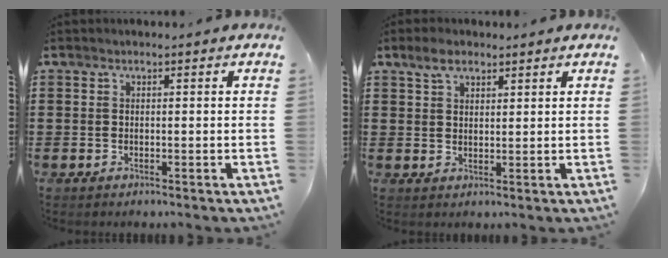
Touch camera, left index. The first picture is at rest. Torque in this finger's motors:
{"motor_torque": [0.22, 0.04, 0.08, 0.02]}